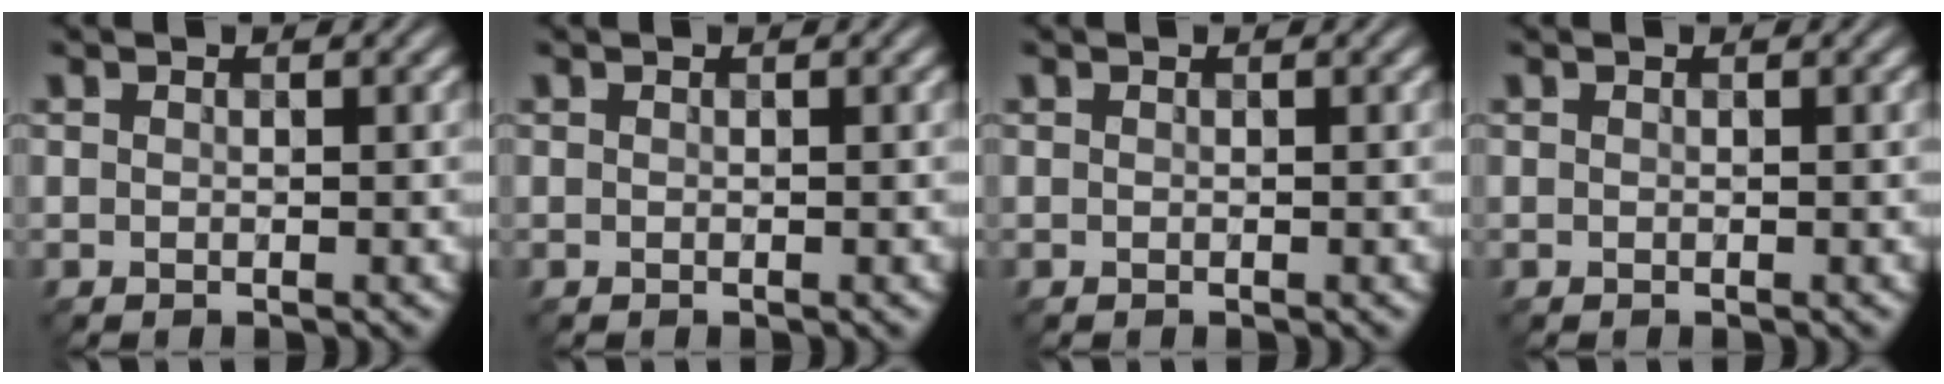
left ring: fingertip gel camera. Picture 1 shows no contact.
{"total": 0.0}
{"total": 0.0}
{"total": 0.0}